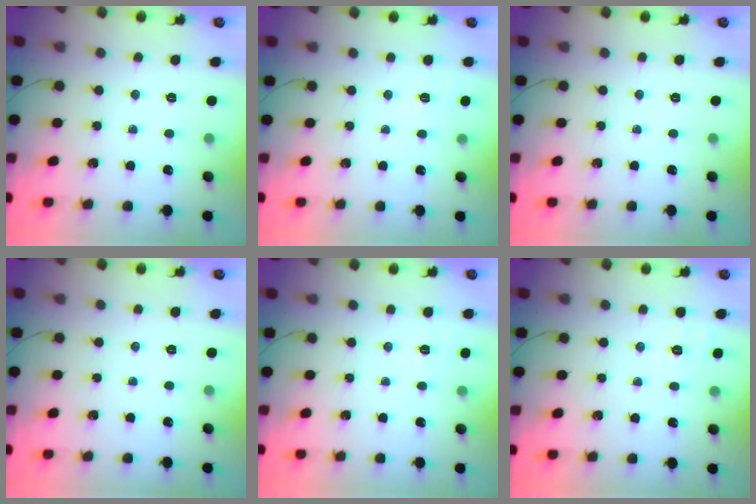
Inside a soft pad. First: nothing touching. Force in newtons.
{"total": 2.7, "press": 2.1, "slide": 1.7}
{"total": 0.0}
{"total": 0.0}
{"total": 2.7, "press": 2.1, "slide": 1.7}
{"total": 2.0, "press": 1.1, "slide": 1.7}